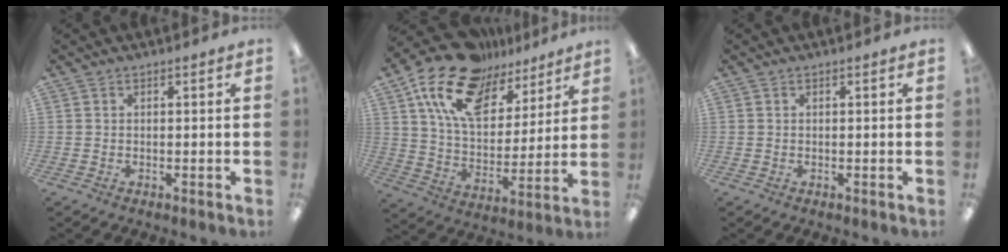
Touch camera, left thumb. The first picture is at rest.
{"total": 19.8, "force": [12.5, 10.6, 11.1], "torque": [-0.210, -0.054, 0.226]}
{"total": 0.0}